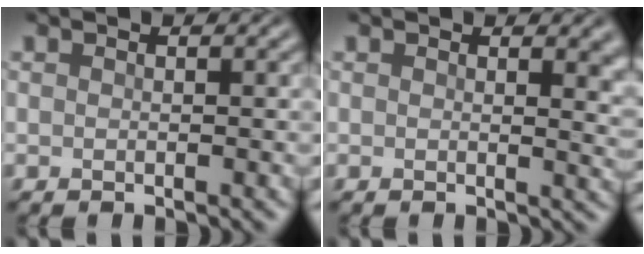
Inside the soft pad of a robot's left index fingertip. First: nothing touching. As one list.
[{"total": 2.8, "force": [1.1, 1.1, 2.3], "torque": [-0.016, -0.002, 0.014]}]